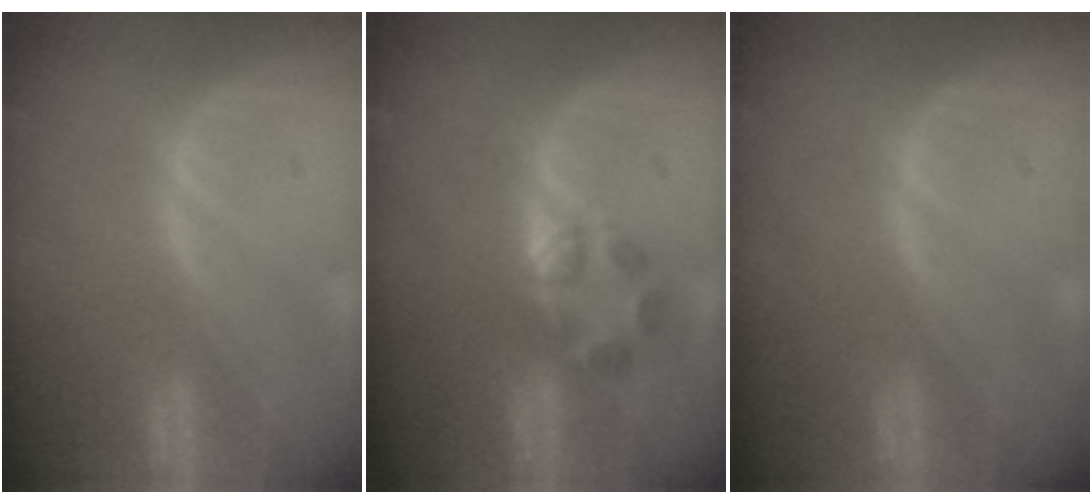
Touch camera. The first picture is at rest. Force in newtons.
{"total": 3.5, "press": 3.4, "slide": 0.8}
{"total": 0.0}